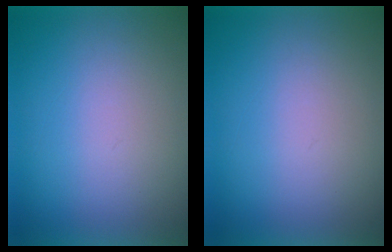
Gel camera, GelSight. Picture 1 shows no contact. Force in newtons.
{"total": 0.0}